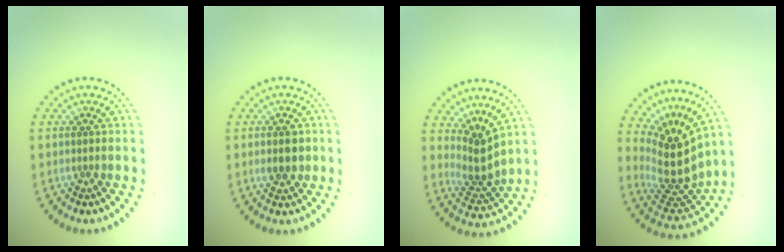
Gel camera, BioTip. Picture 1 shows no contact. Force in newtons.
{"total": 2.0, "press": 2.0, "slide": 0.2}
{"total": 2.9, "press": 1.9, "slide": 2.1}
{"total": 4.8, "press": 3.7, "slide": 3.0}